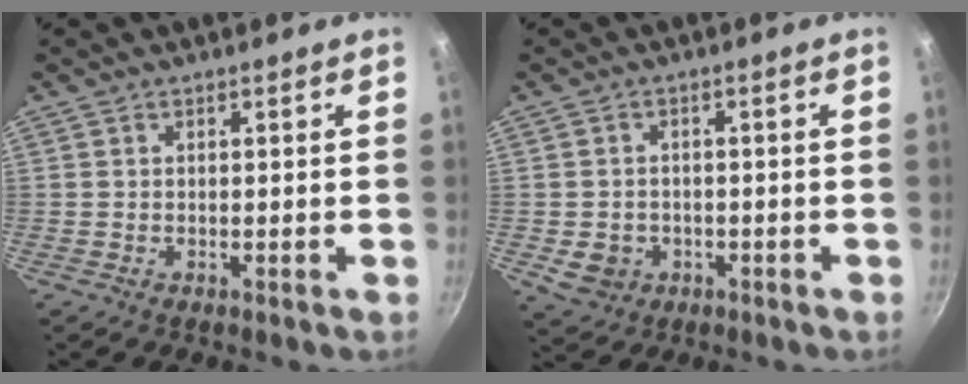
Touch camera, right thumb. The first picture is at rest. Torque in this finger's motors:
{"motor_torque": [1.39, 1.16, 0.63, -0.82, 0.29]}